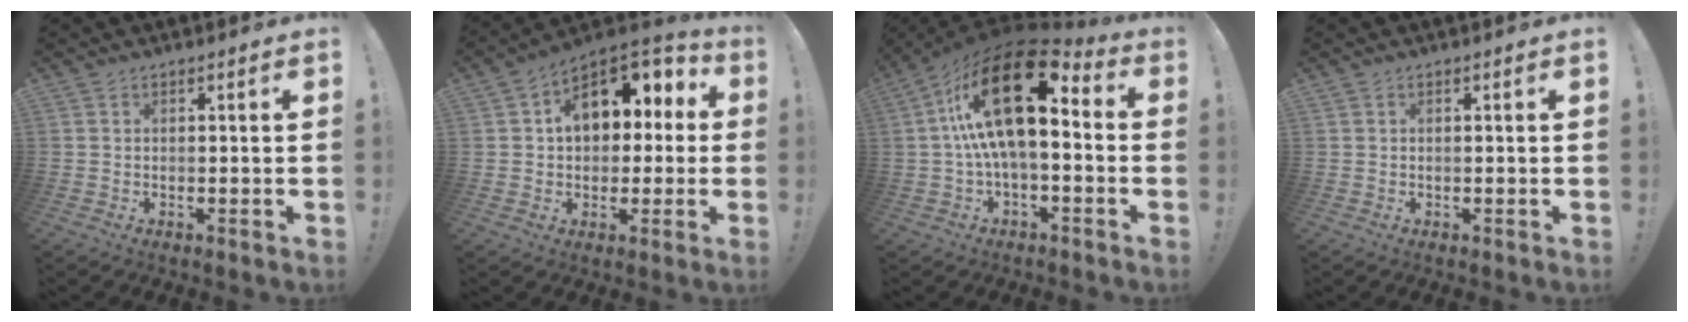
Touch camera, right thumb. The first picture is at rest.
{"total": 14.4, "force": [4.6, 10.7, 8.5], "torque": [-0.114, -0.014, 0.085]}
{"total": 22.2, "force": [4.8, 9.0, 19.8], "torque": [-0.359, -0.025, 0.085]}
{"total": 0.0}